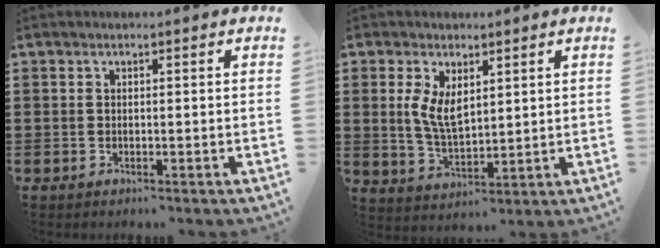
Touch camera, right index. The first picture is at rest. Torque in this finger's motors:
{"motor_torque": [0.47, 0.38, 0.48, 0.11]}